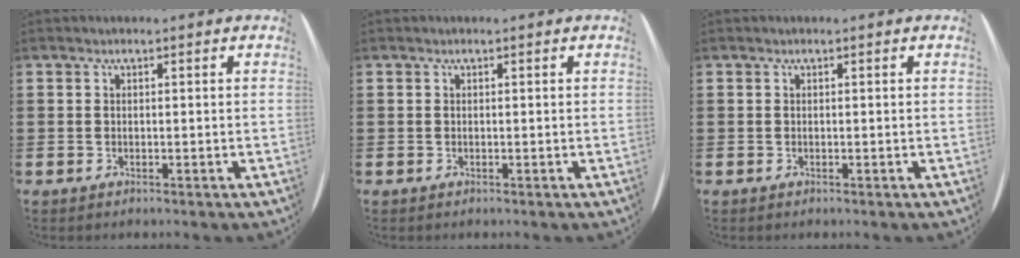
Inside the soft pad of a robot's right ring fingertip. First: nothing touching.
{"total": 0.0}
{"total": 0.0}